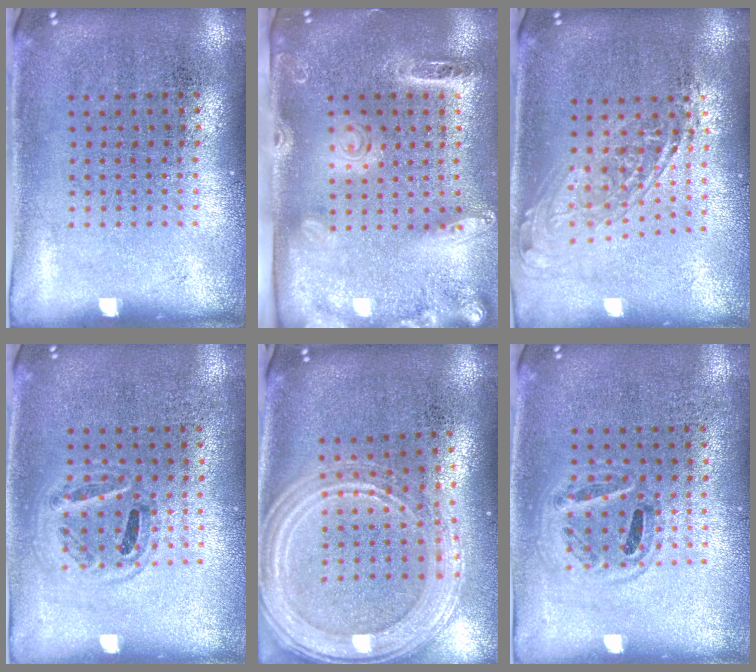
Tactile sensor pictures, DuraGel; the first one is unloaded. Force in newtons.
{"total": 2.5, "press": 1.9, "slide": 1.6}
{"total": 1.7, "press": 1.4, "slide": 1.0}
{"total": 0.9, "press": 0.9, "slide": 0.3}
{"total": 2.3, "press": 2.1, "slide": 1.1}
{"total": 0.9, "press": 0.9, "slide": 0.3}